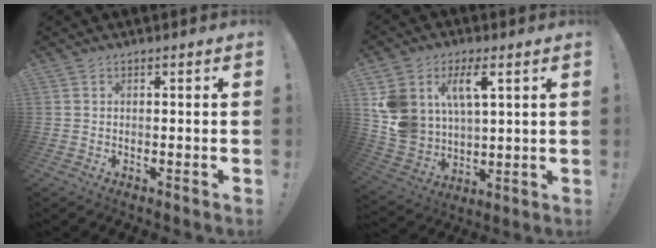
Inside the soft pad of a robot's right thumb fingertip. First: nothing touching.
{"total": 12.3, "force": [6.0, 8.2, 7.0], "torque": [-0.141, -0.029, 0.118]}